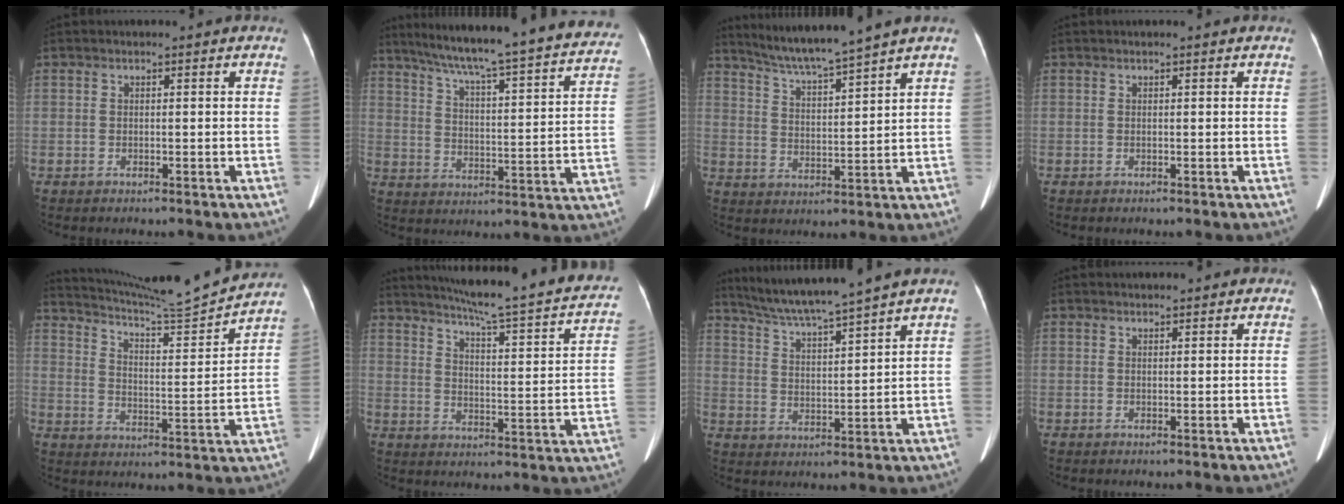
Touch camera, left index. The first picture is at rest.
{"total": 30.2, "force": [26.9, 2.0, 13.6], "torque": [-0.211, -0.054, 0.339]}
{"total": 8.8, "force": [7.8, -2.0, 3.6], "torque": [-0.063, -0.002, 0.143]}
{"total": 0.0}
{"total": 16.0, "force": [15.3, -1.9, 4.0], "torque": [-0.080, -0.038, 0.228]}
{"total": 26.1, "force": [22.2, 2.1, 13.6], "torque": [-0.196, -0.041, 0.272]}
{"total": 10.9, "force": [9.5, -2.0, 4.9], "torque": [-0.085, 0.006, 0.166]}
{"total": 2.3, "force": [2.1, 0.6, 0.8], "torque": [-0.006, 0.023, 0.025]}